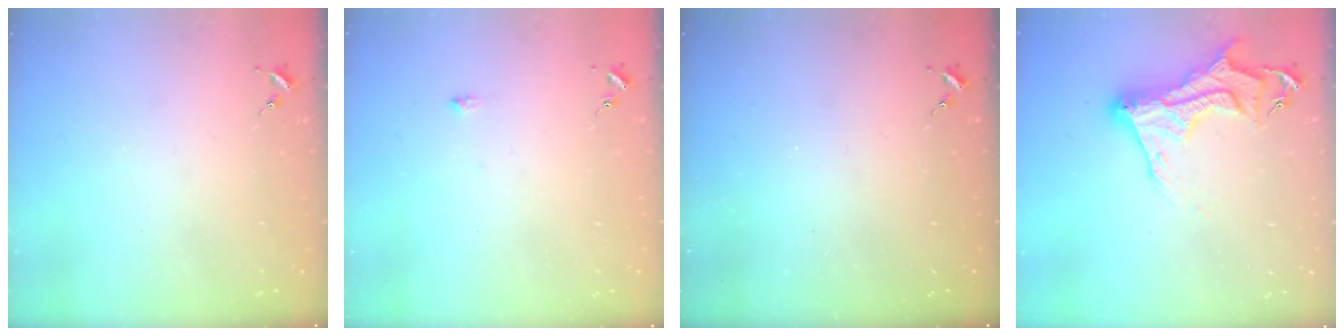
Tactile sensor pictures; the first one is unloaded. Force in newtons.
{"total": 3.9, "press": 3.8, "slide": 0.6}
{"total": 0.0}
{"total": 15.2, "press": 15.1, "slide": 1.2}